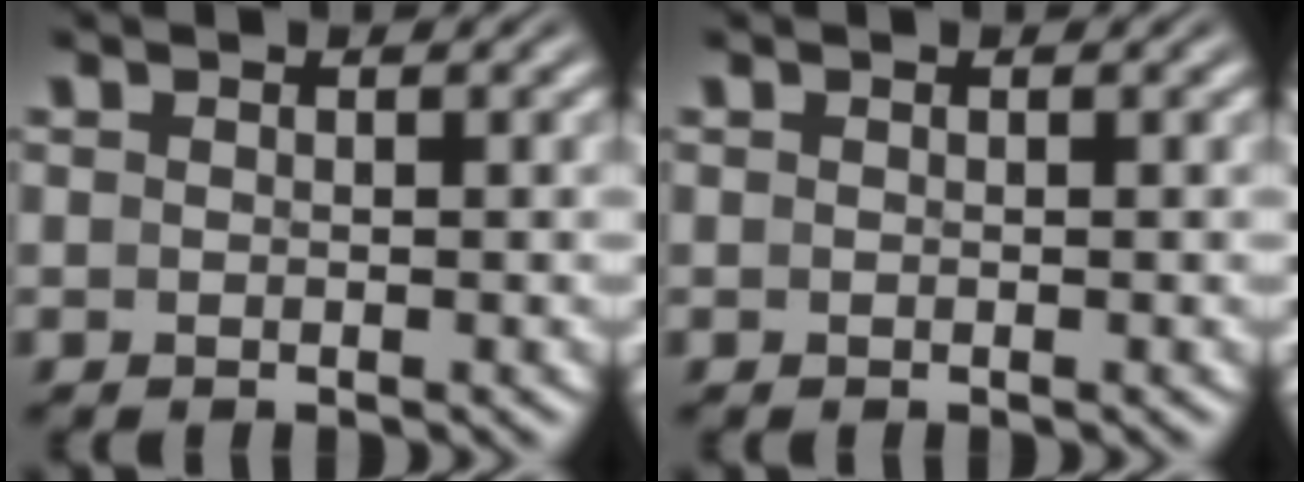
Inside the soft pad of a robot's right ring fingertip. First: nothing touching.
{"total": 0.0}